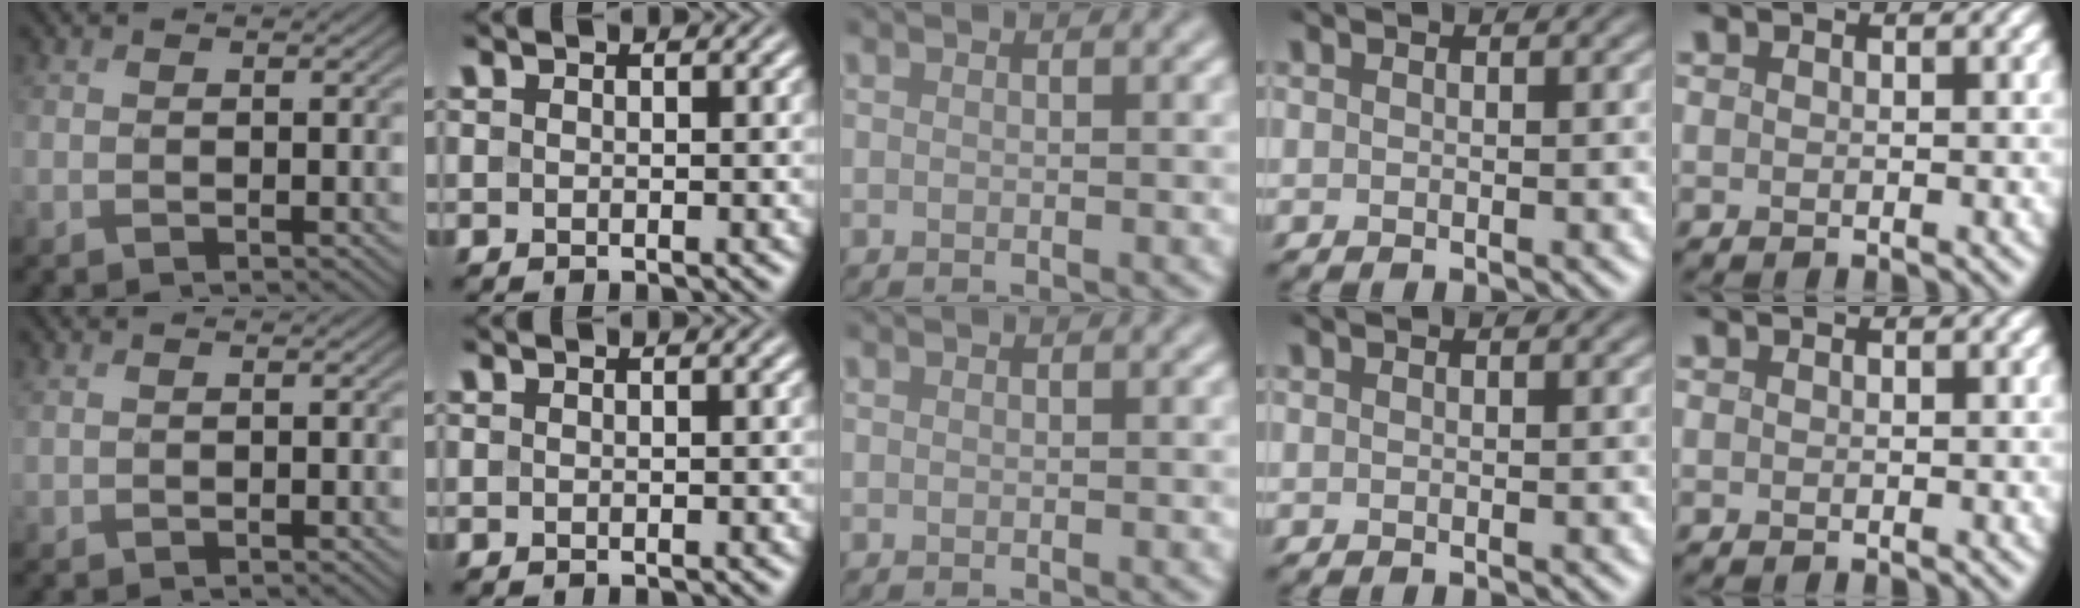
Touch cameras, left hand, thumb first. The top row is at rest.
{"thumb": {"total": 0.7, "force": [0.6, 0.2, 0.3], "torque": [-0.013, 0.001, 0.014]}}